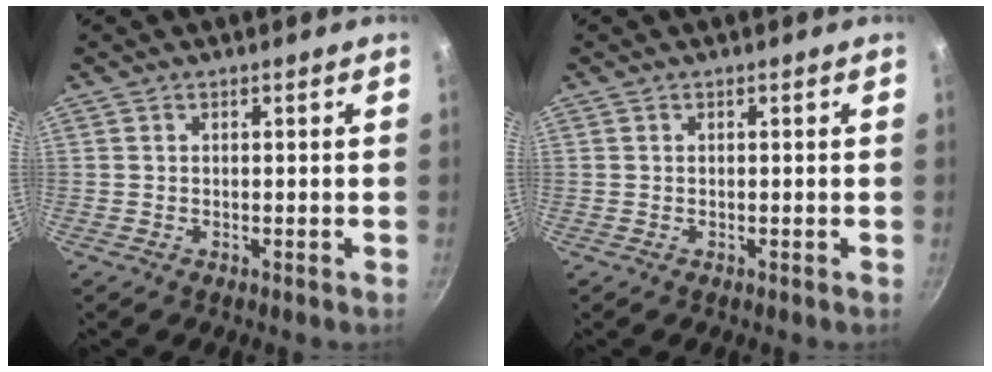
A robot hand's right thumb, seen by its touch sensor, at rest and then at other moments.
{"total": 0.0}